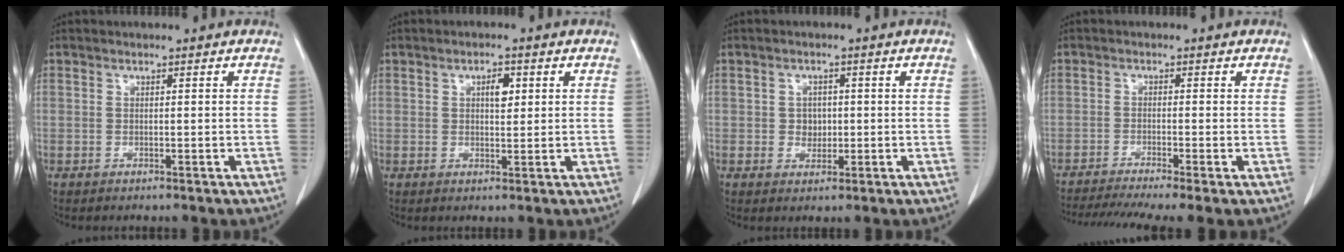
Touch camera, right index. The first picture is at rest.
{"total": 2.8, "force": [0.9, 1.2, 2.4], "torque": [-0.037, 0.000, 0.014]}
{"total": 2.5, "force": [-0.1, 2.2, 1.3], "torque": [-0.014, 0.004, 0.001]}
{"total": 10.0, "force": [-7.7, 0.3, 6.3], "torque": [-0.097, -0.011, -0.123]}